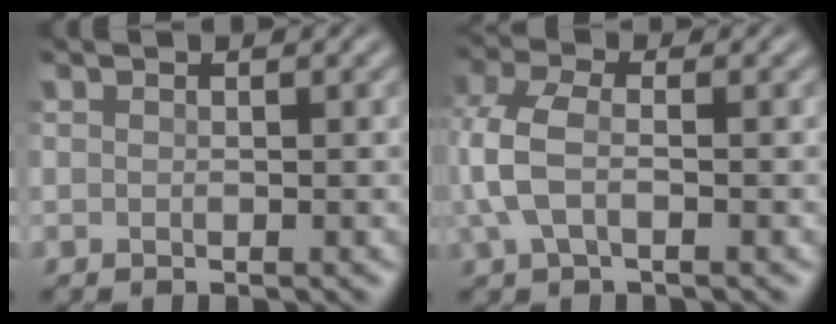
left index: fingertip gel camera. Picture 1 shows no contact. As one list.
[{"total": 4.7, "force": [-0.2, 2.6, 3.9], "torque": [-0.102, 0.006, -0.010]}]